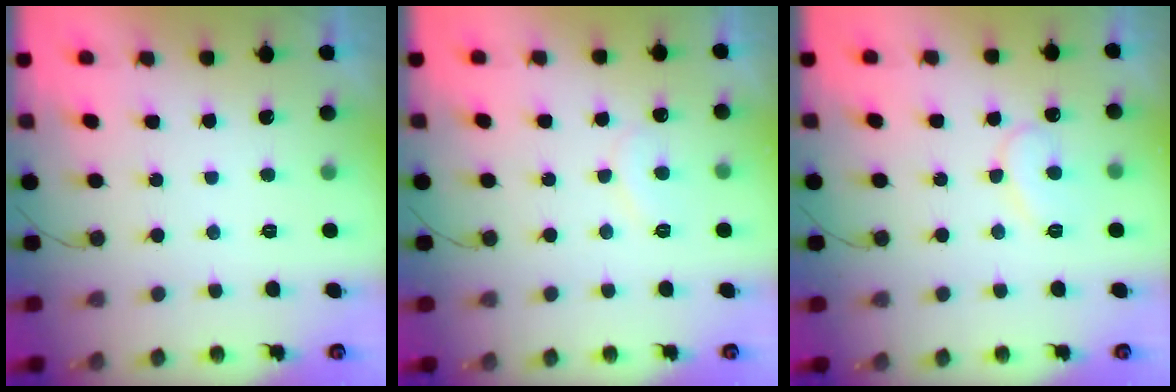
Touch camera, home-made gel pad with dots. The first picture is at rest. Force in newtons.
{"total": 6.0, "press": 6.0, "slide": 0.4}
{"total": 8.8, "press": 8.8, "slide": 0.8}